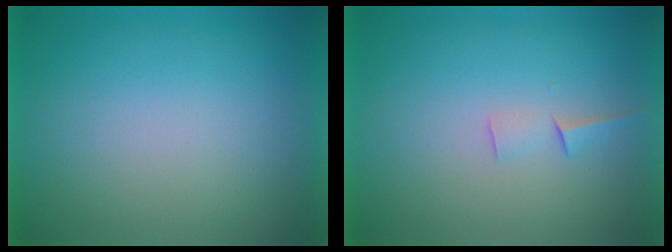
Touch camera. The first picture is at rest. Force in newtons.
{"total": 1.5}